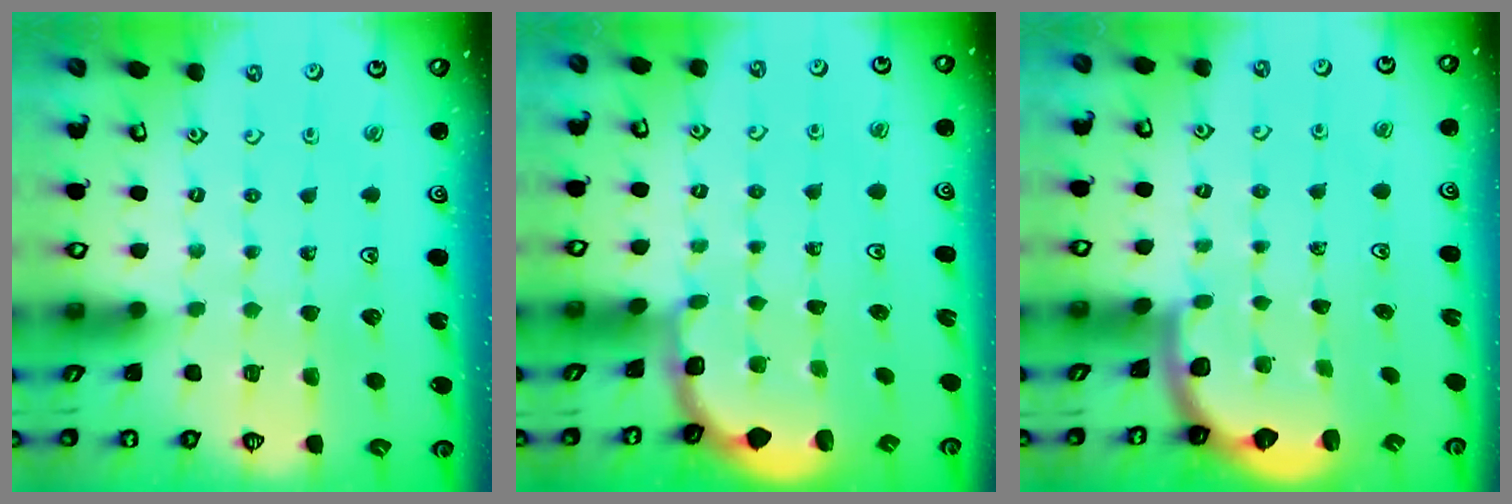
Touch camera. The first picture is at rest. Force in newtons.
{"total": 1.9, "press": 1.7, "slide": 0.8}
{"total": 2.2, "press": 2.0, "slide": 0.8}